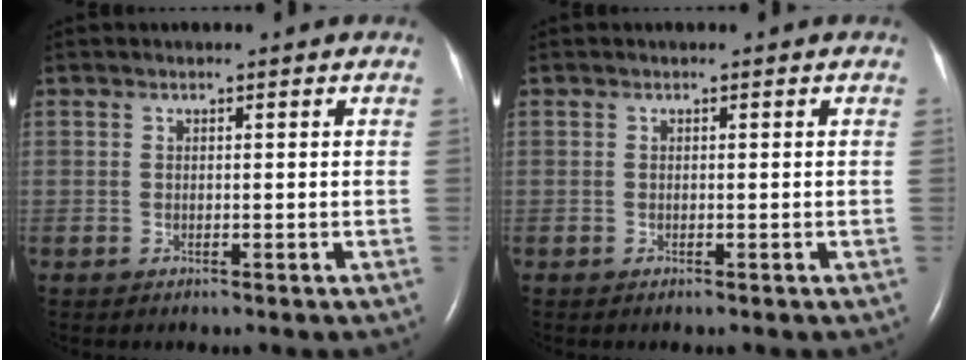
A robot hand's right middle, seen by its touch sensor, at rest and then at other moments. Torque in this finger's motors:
{"motor_torque": [-0.17, 0.07, 0.07, 0.01]}